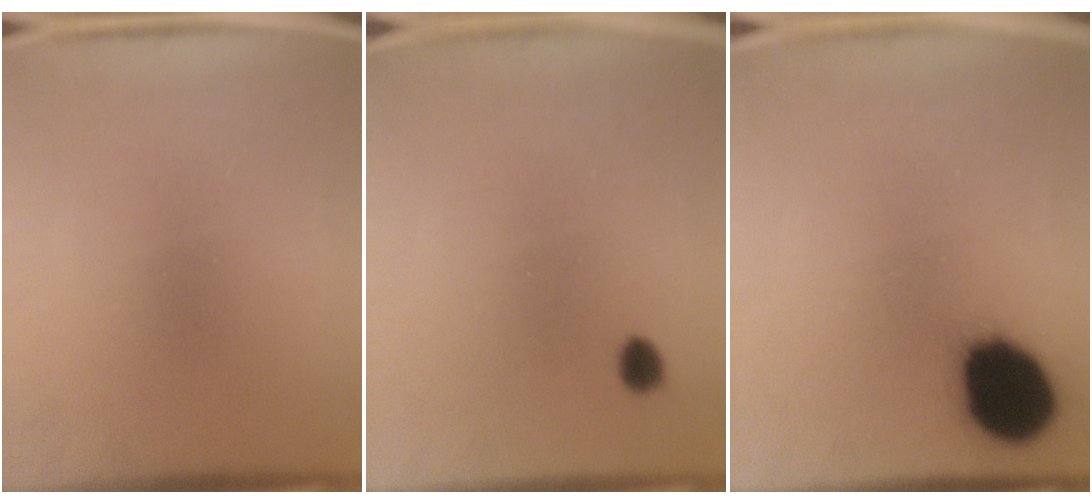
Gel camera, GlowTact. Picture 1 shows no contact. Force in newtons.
{"total": 2.1}
{"total": 19.4}